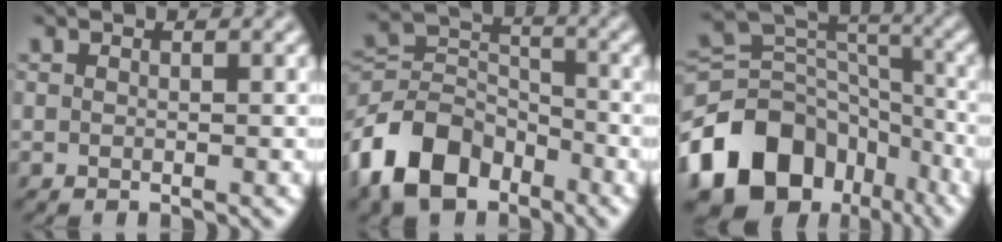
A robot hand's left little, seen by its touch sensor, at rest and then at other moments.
{"total": 8.3, "force": [-5.2, 5.1, 3.9], "torque": [-0.079, 0.004, -0.117]}
{"total": 12.4, "force": [-6.7, 8.8, 5.7], "torque": [-0.112, 0.013, -0.127]}